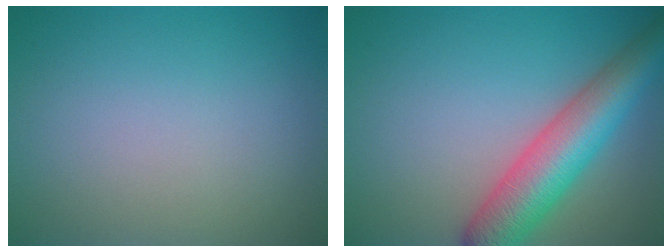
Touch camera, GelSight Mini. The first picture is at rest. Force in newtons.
{"total": 7.5, "press": 7.5, "slide": 0.3}